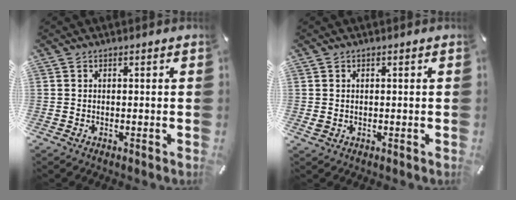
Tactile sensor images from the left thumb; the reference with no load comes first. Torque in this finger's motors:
{"motor_torque": [0.37, 0.61, 0.09, -0.03, 0.04]}